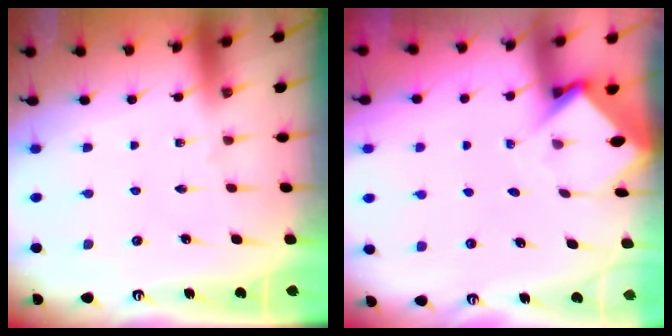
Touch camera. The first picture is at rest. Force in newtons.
{"total": 3.7, "press": 3.7, "slide": 0.2}